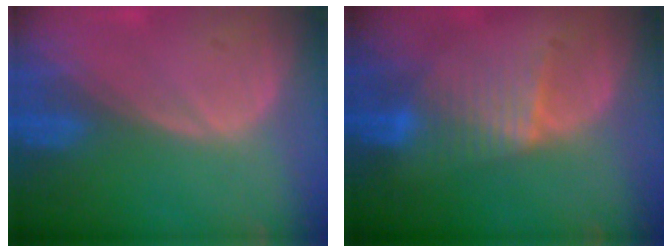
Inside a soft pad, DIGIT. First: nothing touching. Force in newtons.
{"total": 5.0, "press": 4.9, "slide": 0.4}